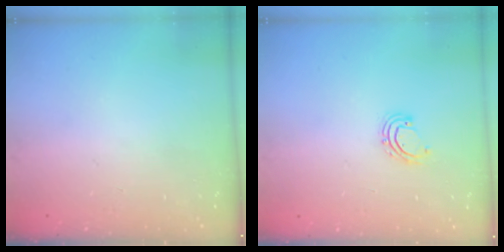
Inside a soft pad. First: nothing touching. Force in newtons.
{"total": 3.9, "press": 3.9, "slide": 0.2}